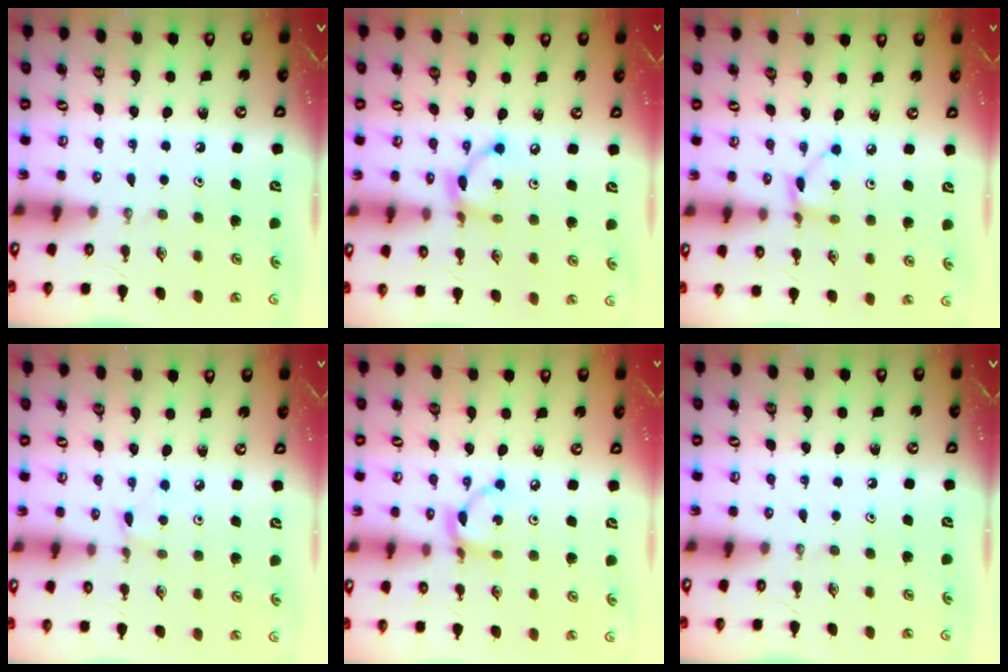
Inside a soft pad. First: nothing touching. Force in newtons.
{"total": 7.1, "press": 7.1, "slide": 0.1}
{"total": 4.4, "press": 4.3, "slide": 0.5}
{"total": 2.4, "press": 2.4, "slide": 0.3}
{"total": 7.4, "press": 7.4, "slide": 0.4}
{"total": 0.0}